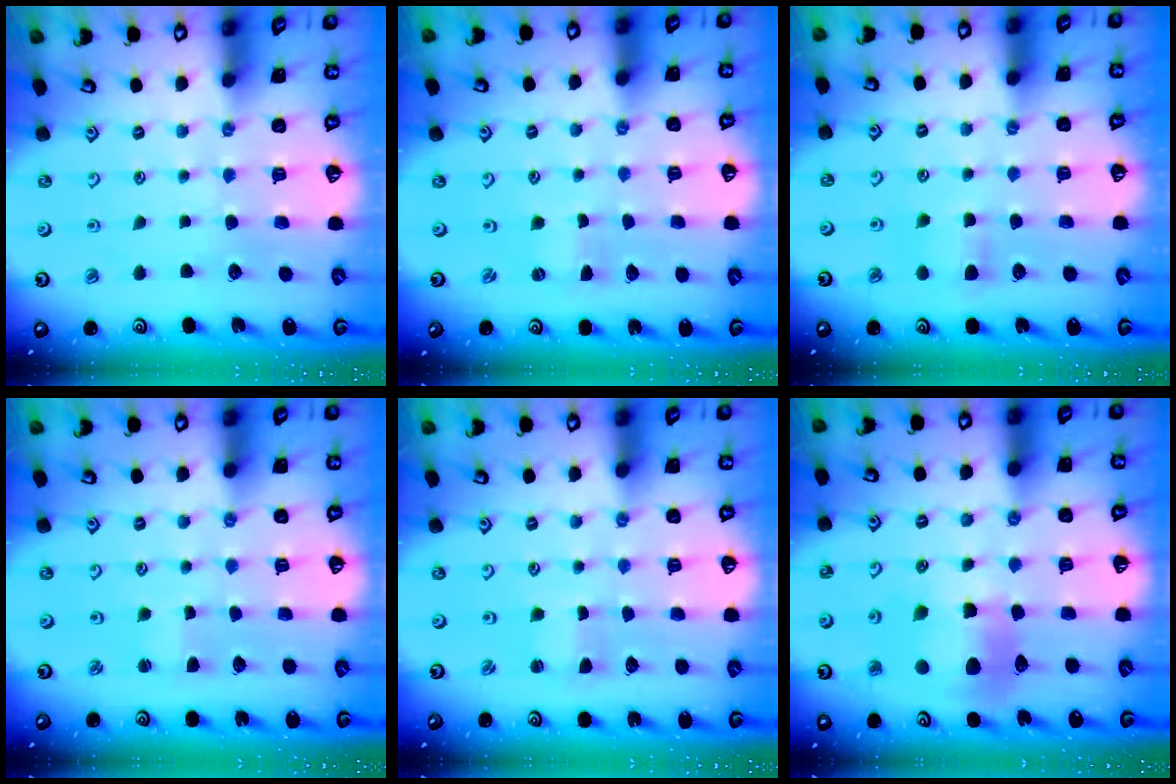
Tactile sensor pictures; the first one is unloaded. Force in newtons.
{"total": 0.0}
{"total": 5.7, "press": 5.7, "slide": 0.8}
{"total": 1.8, "press": 1.8, "slide": 0.3}
{"total": 0.9, "press": 0.9, "slide": 0.0}
{"total": 11.3, "press": 11.2, "slide": 1.5}